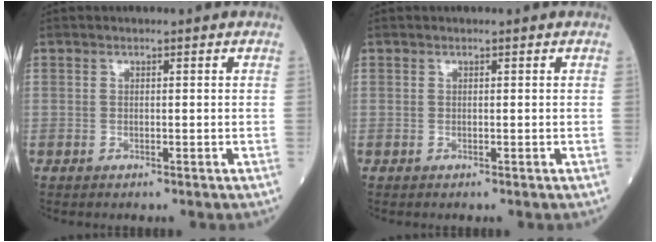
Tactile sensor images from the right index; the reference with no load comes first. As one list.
[{"total": 0.0}]